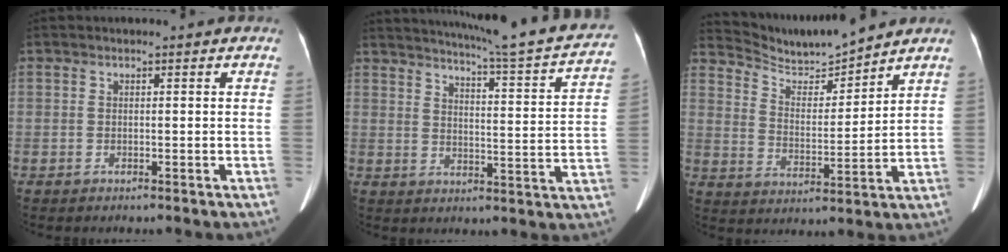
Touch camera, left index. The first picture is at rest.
{"total": 21.9, "force": [20.0, 0.5, 9.0], "torque": [-0.129, -0.052, 0.243]}
{"total": 9.7, "force": [9.5, 0.4, 1.6], "torque": [-0.049, 0.002, 0.178]}